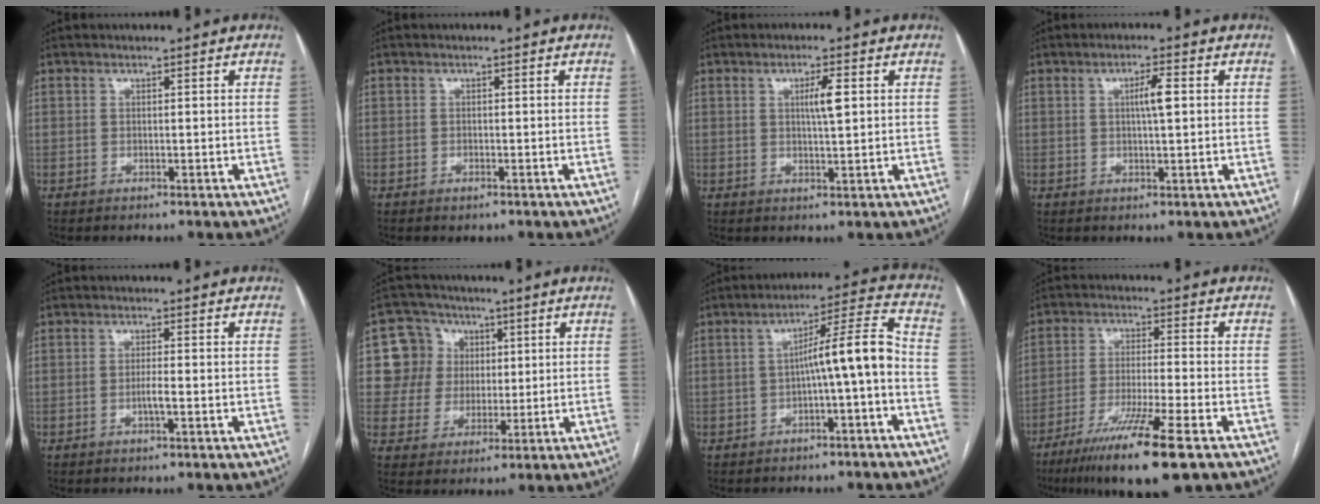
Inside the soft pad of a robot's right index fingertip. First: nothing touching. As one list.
[{"total": 0.7, "force": [-0.5, 0.4, 0.3], "torque": [-0.006, -0.001, -0.004]}, {"total": 3.5, "force": [0.9, 0.2, 3.3], "torque": [-0.056, 0.000, 0.014]}, {"total": 3.3, "force": [0.6, 0.2, 3.2], "torque": [-0.056, 0.002, 0.010]}, {"total": 2.0, "force": [-0.6, -0.1, 1.8], "torque": [-0.038, -0.001, -0.012]}, {"total": 8.4, "force": [2.2, 8.1, 0.9], "torque": [-0.016, 0.033, 0.042]}, {"total": 8.4, "force": [-1.7, -0.2, 8.2], "torque": [-0.121, 0.029, -0.026]}, {"total": 13.0, "force": [-8.1, -0.2, 10.2], "torque": [-0.188, -0.039, -0.138]}]